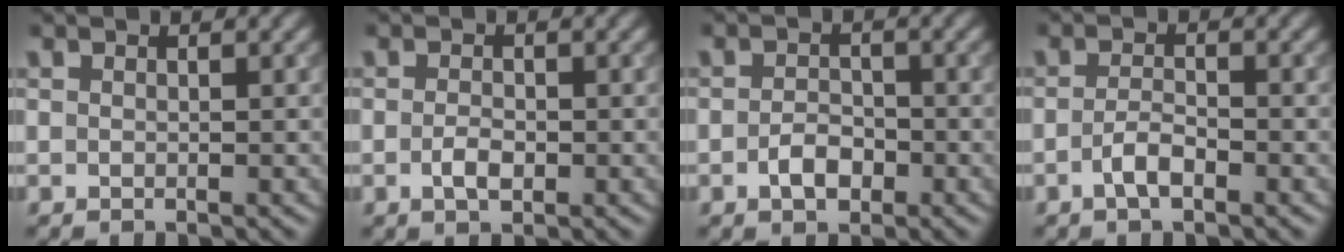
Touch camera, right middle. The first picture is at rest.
{"total": 1.7, "force": [-0.5, 0.8, 1.4], "torque": [-0.027, -0.002, -0.011]}
{"total": 2.4, "force": [-1.0, 1.4, 1.6], "torque": [-0.031, 0.001, -0.018]}
{"total": 2.0, "force": [-1.0, 0.6, 1.6], "torque": [-0.033, 0.002, -0.022]}